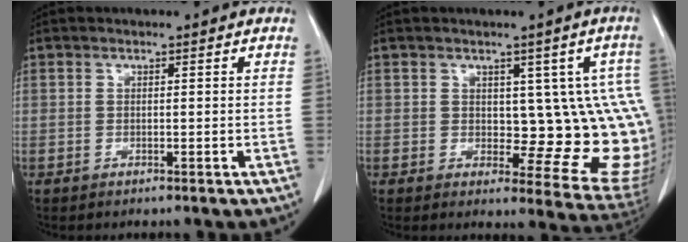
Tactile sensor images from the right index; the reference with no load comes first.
{"total": 11.6, "force": [1.1, 5.3, 10.2], "torque": [-0.090, 0.003, 0.020]}